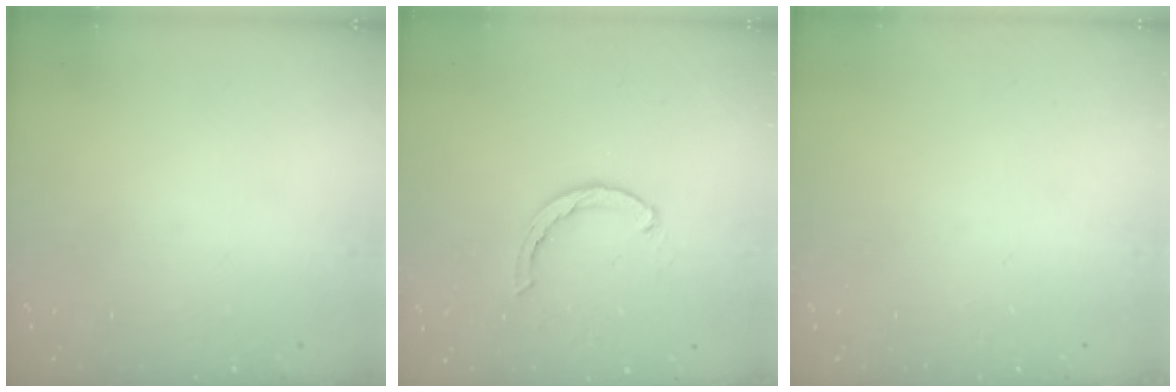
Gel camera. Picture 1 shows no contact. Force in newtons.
{"total": 2.1, "press": 2.0, "slide": 0.4}
{"total": 0.0}